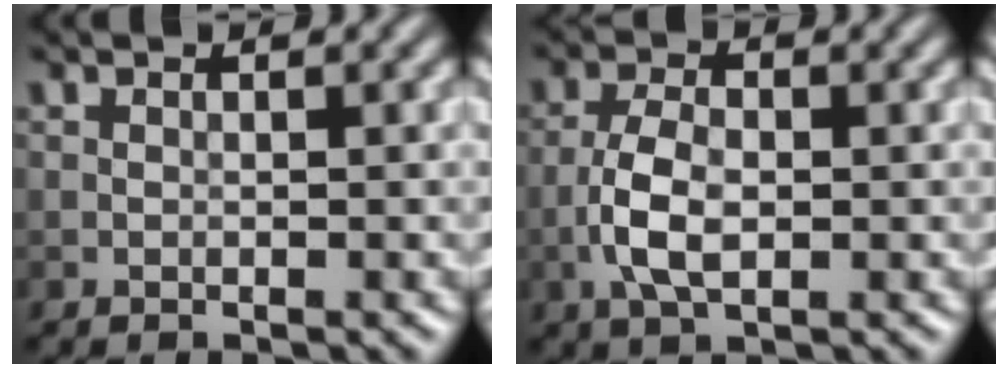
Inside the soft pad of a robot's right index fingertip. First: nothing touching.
{"total": 4.1, "force": [-1.0, 2.0, 3.4], "torque": [-0.070, 0.000, -0.024]}